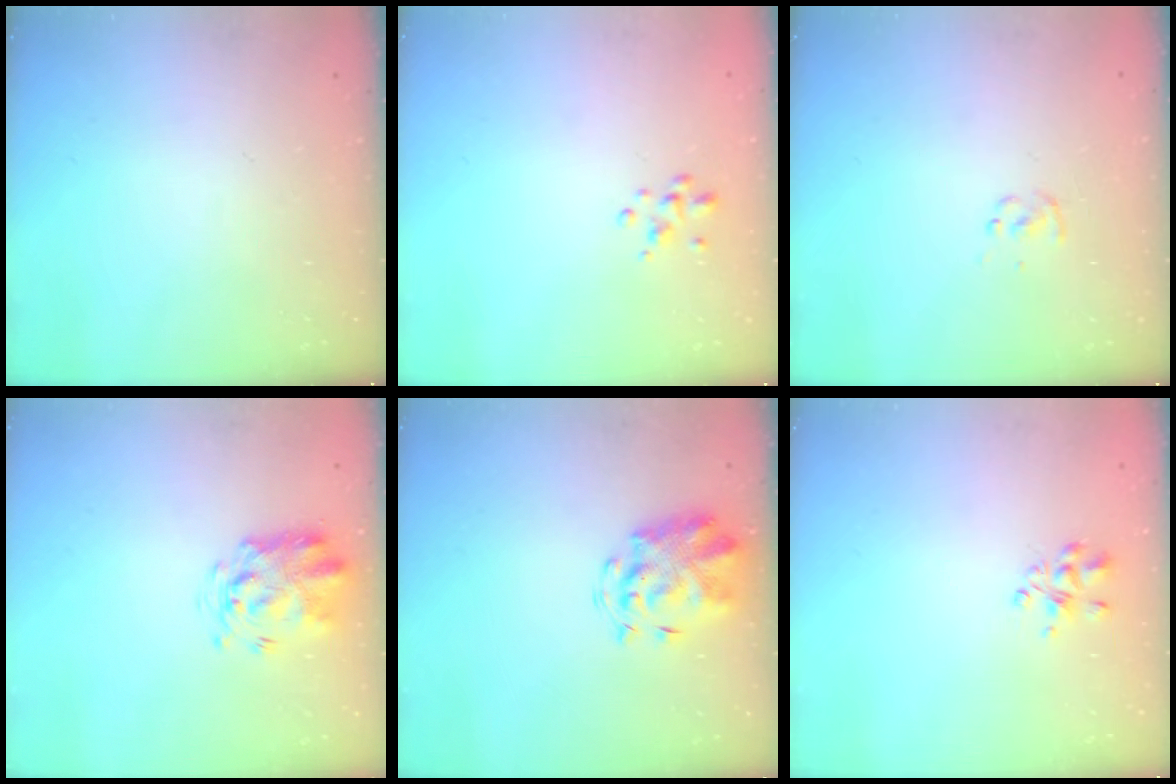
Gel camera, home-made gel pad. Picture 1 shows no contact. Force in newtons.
{"total": 2.3, "press": 2.2, "slide": 0.3}
{"total": 1.2, "press": 1.2, "slide": 0.3}
{"total": 3.4, "press": 3.3, "slide": 0.7}
{"total": 3.7, "press": 3.5, "slide": 1.2}
{"total": 3.9, "press": 3.7, "slide": 1.4}